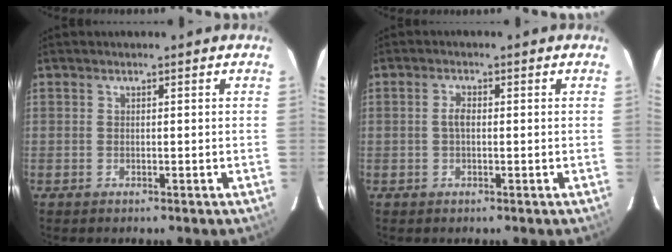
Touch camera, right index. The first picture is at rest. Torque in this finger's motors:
{"motor_torque": [0.19, -0.13, 0.18, 0.05]}